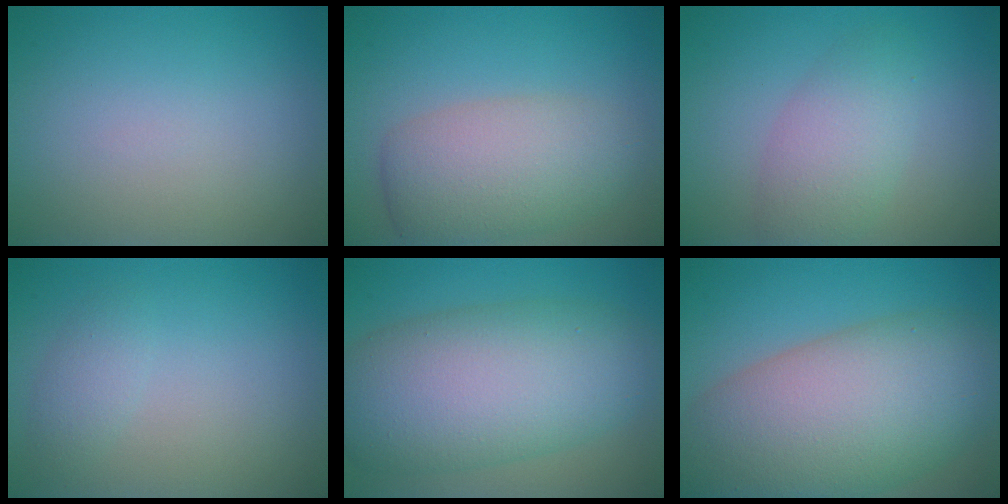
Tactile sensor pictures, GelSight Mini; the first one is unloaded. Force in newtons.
{"total": 6.0, "press": 6.0, "slide": 0.4}
{"total": 4.0, "press": 4.0, "slide": 0.1}
{"total": 1.5, "press": 1.5, "slide": 0.1}
{"total": 10.8, "press": 10.8, "slide": 0.4}
{"total": 13.4, "press": 13.4, "slide": 0.5}